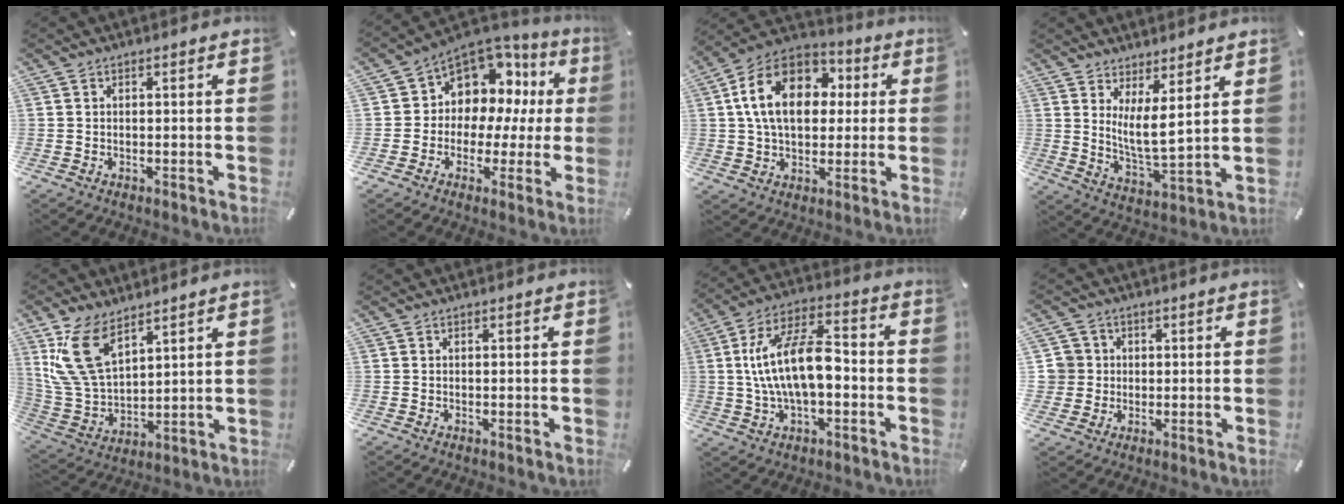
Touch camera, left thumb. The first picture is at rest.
{"total": 9.6, "force": [3.9, 8.3, 3.0], "torque": [-0.053, -0.048, 0.075]}
{"total": 16.8, "force": [3.2, 12.0, 11.3], "torque": [-0.224, 0.002, 0.053]}
{"total": 6.9, "force": [3.9, 1.6, 5.4], "torque": [-0.100, -0.029, 0.071]}
{"total": 14.0, "force": [8.2, 7.8, 8.3], "torque": [-0.217, -0.028, 0.154]}
{"total": 0.0}
{"total": 16.2, "force": [-1.2, 8.0, 14.1], "torque": [-0.274, 0.020, -0.020]}
{"total": 5.7, "force": [0.9, 5.6, 0.5], "torque": [-0.022, 0.005, 0.018]}